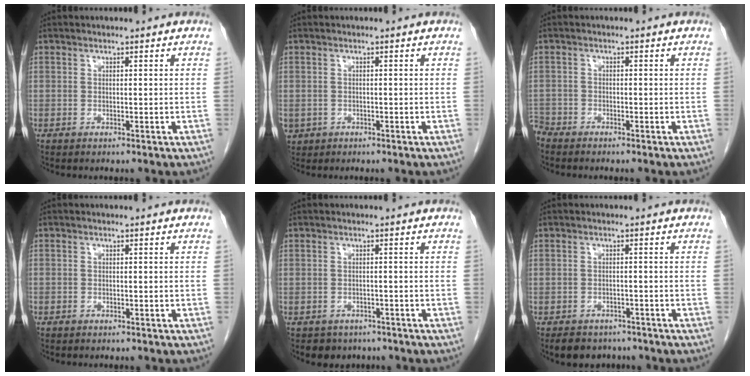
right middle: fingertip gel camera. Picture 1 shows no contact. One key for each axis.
{"total": 2.7, "fx": -1.2, "fy": 2.4, "fz": 0.6, "tx": -0.009, "ty": 0.000, "tz": -0.014}
{"total": 2.6, "fx": -2.5, "fy": 0.7, "fz": 0.0, "tx": 0.000, "ty": -0.006, "tz": -0.049}
{"total": 0.7, "fx": -0.5, "fy": 0.4, "fz": 0.1, "tx": -0.006, "ty": 0.002, "tz": -0.010}
{"total": 3.3, "fx": -2.5, "fy": 2.2, "fz": 0.1, "tx": -0.007, "ty": 0.008, "tz": -0.035}
{"total": 5.3, "fx": -4.4, "fy": 2.8, "fz": 1.0, "tx": -0.009, "ty": 0.004, "tz": -0.059}